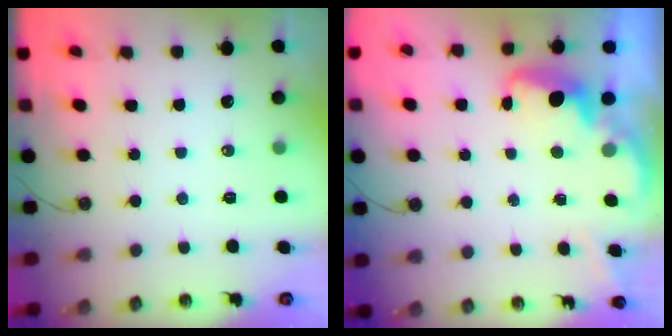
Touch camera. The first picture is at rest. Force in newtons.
{"total": 2.8, "press": 2.7, "slide": 0.6}